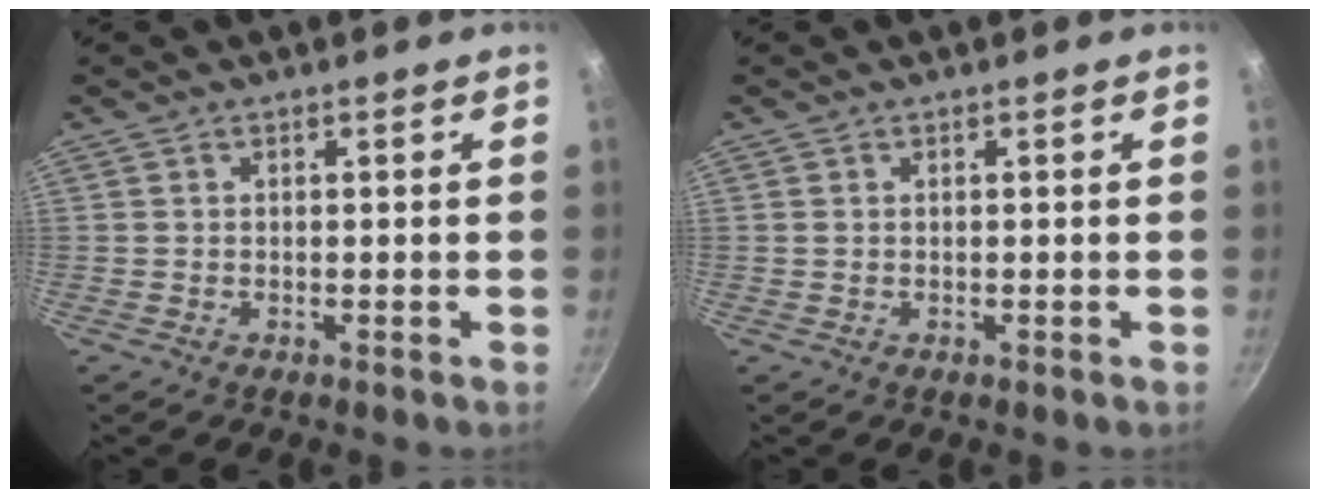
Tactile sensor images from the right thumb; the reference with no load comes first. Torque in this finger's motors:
{"motor_torque": [0.02, -0.03, -0.27, 0.30, 0.07]}